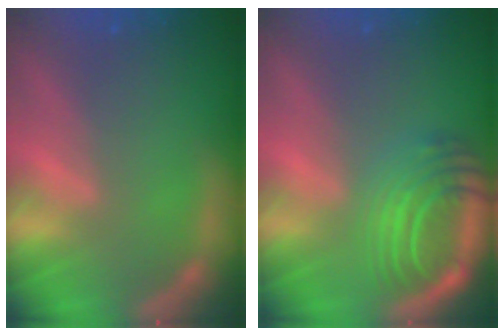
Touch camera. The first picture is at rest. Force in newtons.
{"total": 8.5}